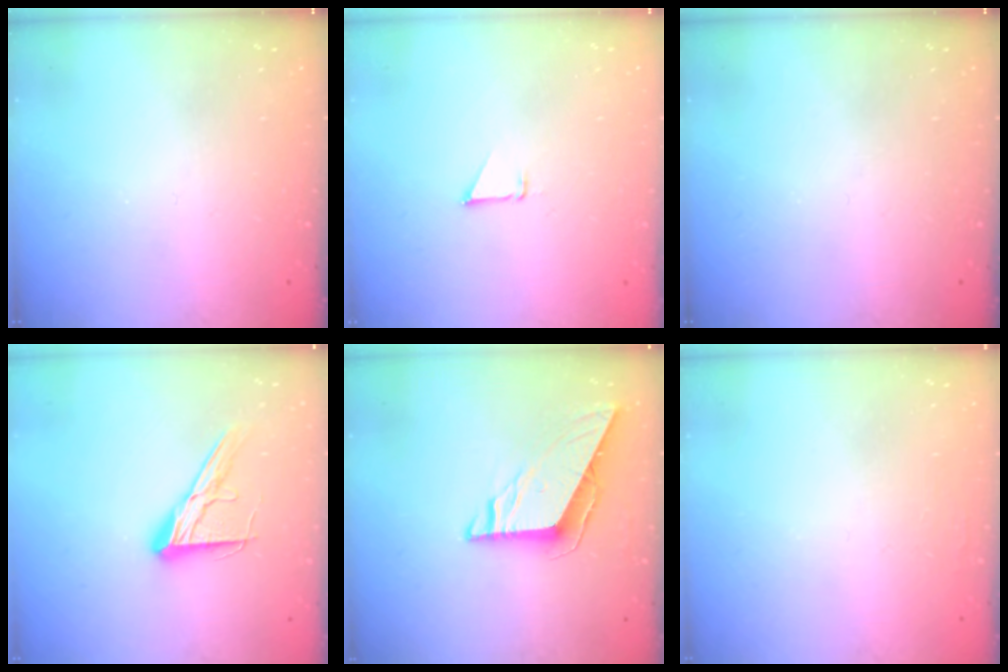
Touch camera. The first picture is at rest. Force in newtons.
{"total": 0.8, "press": 0.8, "slide": 0.1}
{"total": 0.0}
{"total": 12.3, "press": 12.3, "slide": 1.0}
{"total": 7.6, "press": 7.6, "slide": 0.2}
{"total": 1.8, "press": 1.7, "slide": 0.4}